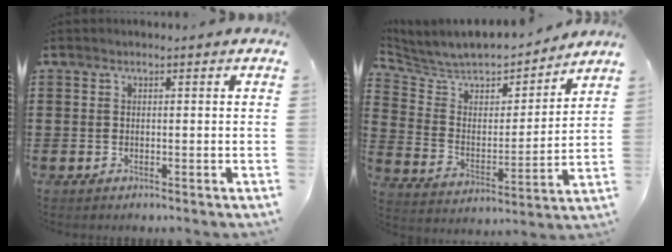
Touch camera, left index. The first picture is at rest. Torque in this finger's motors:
{"motor_torque": [1.70, -0.44, 0.17, -0.01]}